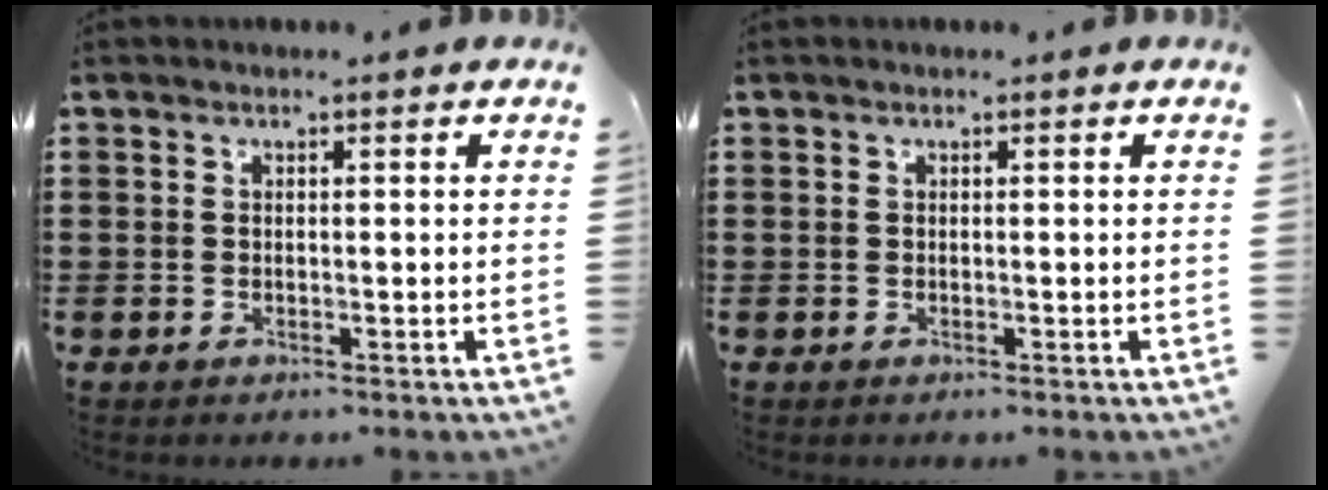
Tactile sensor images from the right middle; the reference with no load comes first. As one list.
[{"total": 0.0}]